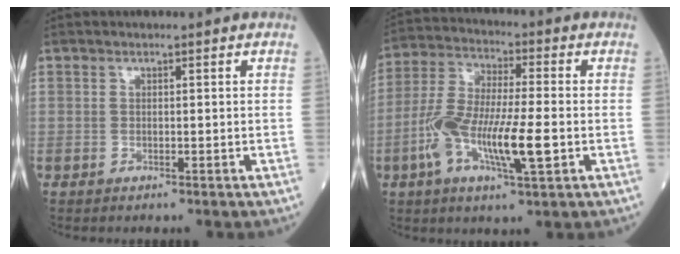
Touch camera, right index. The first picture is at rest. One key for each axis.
{"total": 12.8, "fx": -3.3, "fy": 2.4, "fz": 12.2, "tx": -0.244, "ty": 0.002, "tz": -0.062}